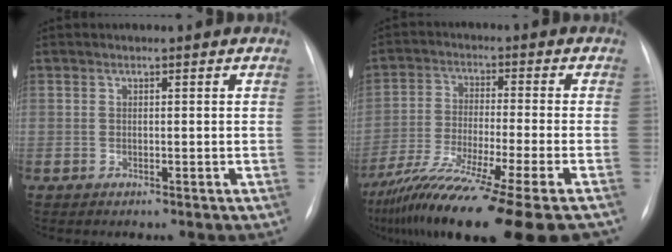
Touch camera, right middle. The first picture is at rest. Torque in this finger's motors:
{"motor_torque": [1.37, -0.76, 0.45, 0.21]}